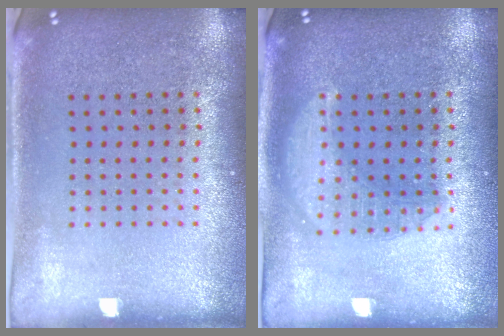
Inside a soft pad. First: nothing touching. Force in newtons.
{"total": 2.8, "press": 2.8, "slide": 0.3}